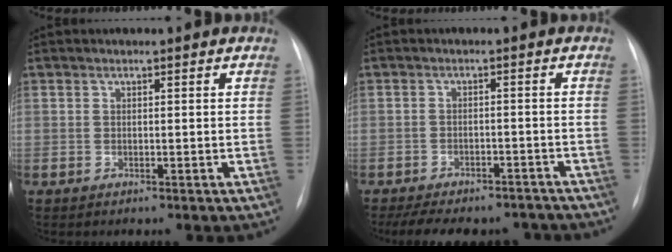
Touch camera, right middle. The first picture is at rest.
{"total": 14.2, "force": [-12.1, 5.4, 5.0], "torque": [-0.103, 0.007, -0.153]}